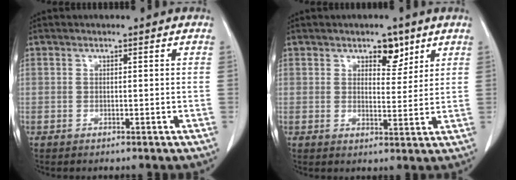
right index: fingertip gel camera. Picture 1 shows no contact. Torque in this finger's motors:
{"motor_torque": [0.03, 0.14, 0.05, 0.00]}